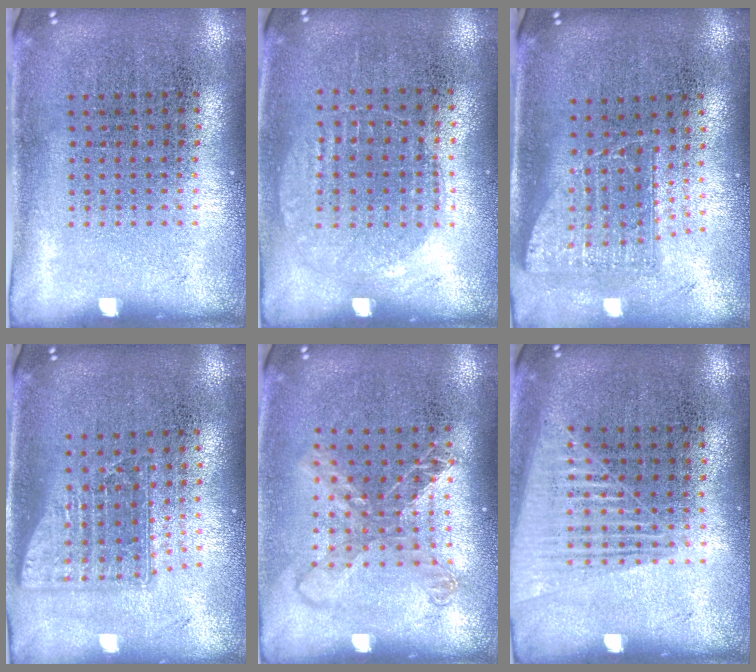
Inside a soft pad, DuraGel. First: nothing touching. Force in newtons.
{"total": 0.9, "press": 0.8, "slide": 0.3}
{"total": 1.6, "press": 1.2, "slide": 1.0}
{"total": 1.5, "press": 1.2, "slide": 1.0}
{"total": 1.5, "press": 1.3, "slide": 0.8}
{"total": 1.5, "press": 1.5, "slide": 0.4}